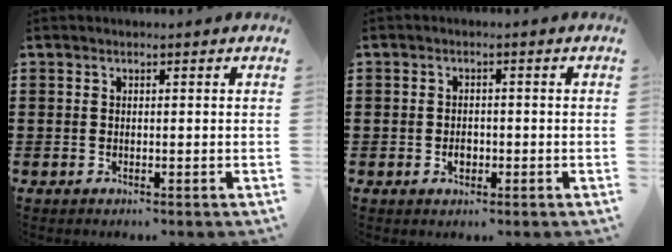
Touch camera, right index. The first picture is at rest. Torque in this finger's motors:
{"motor_torque": [1.02, 1.12, 0.00, -0.13]}